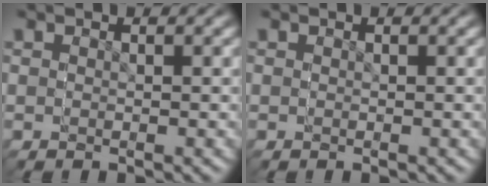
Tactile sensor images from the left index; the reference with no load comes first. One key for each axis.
{"total": 0.0}